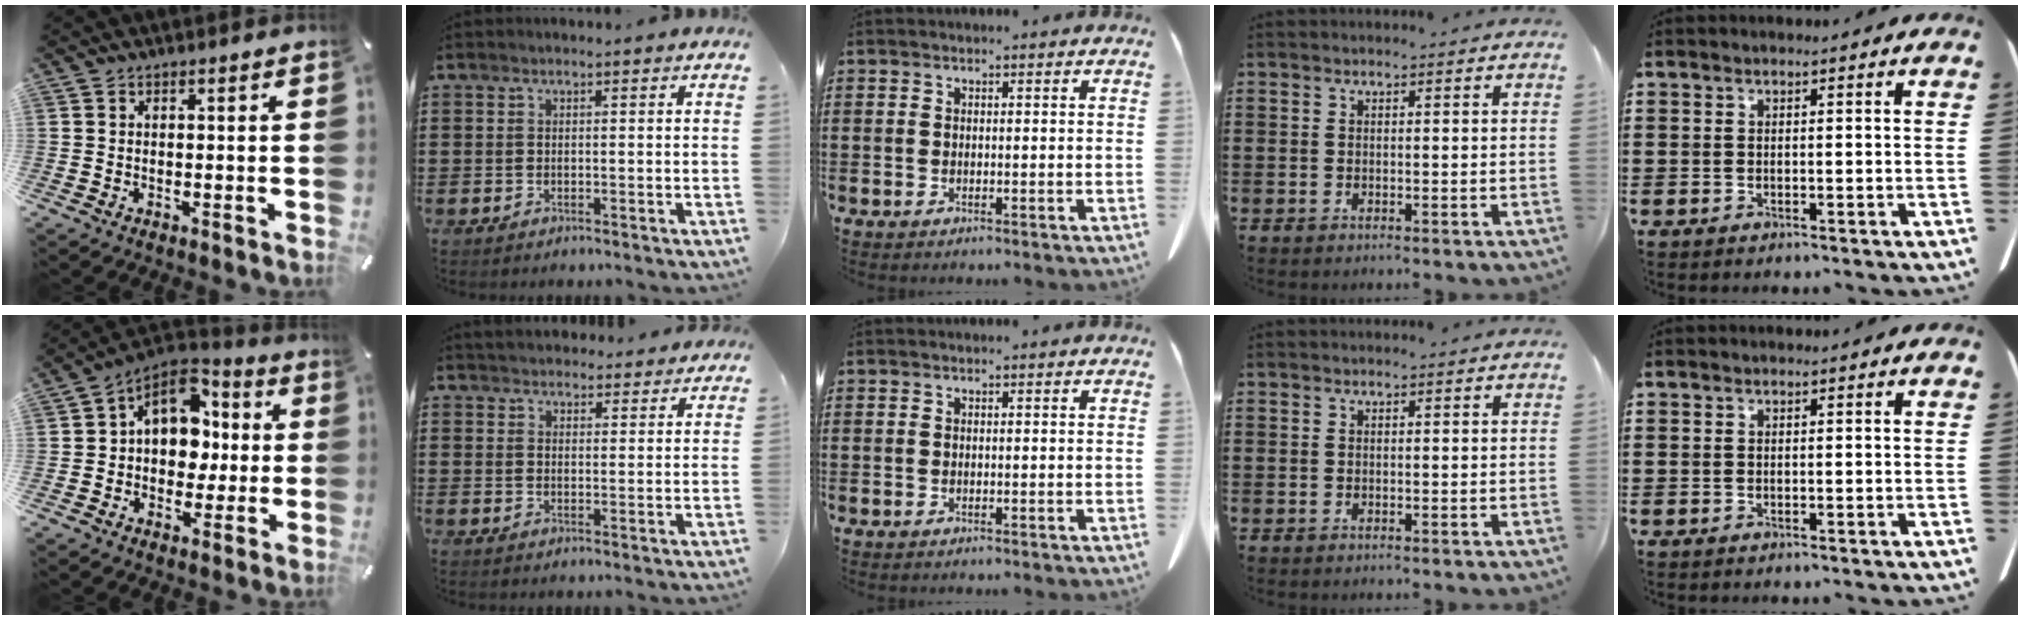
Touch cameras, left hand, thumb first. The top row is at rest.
{"thumb": {"total": 12.3, "force": [2.4, 10.2, 6.5], "torque": [-0.103, -0.012, 0.045]}, "index": {"total": 3.1, "force": [3.1, 0.5, 0.0], "torque": [-0.009, -0.009, 0.059]}}